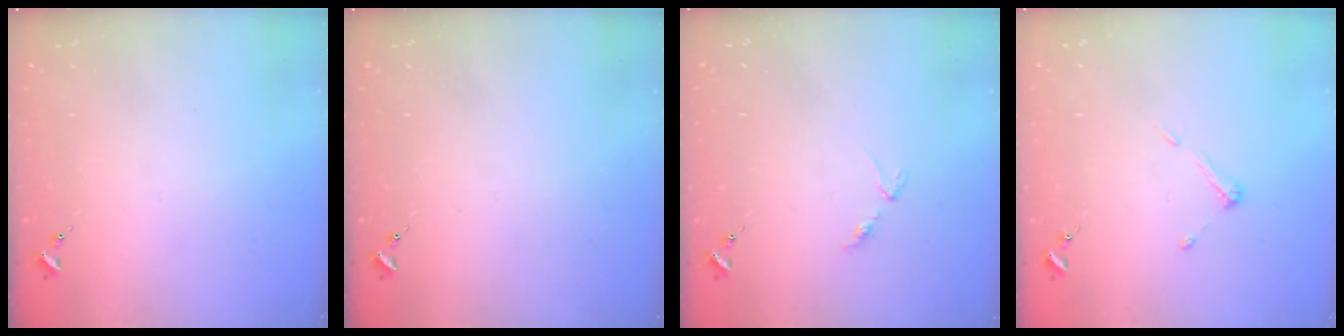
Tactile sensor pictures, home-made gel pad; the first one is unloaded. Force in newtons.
{"total": 0.0}
{"total": 2.8, "press": 2.8, "slide": 0.5}
{"total": 4.3, "press": 4.3, "slide": 0.2}